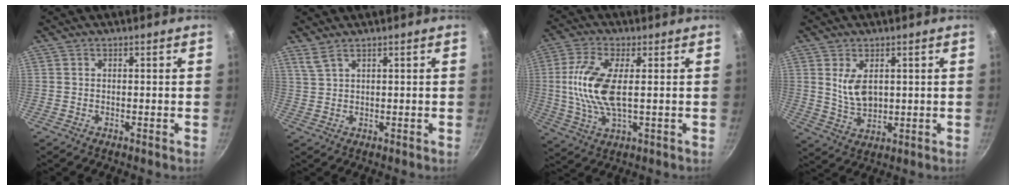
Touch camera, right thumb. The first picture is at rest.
{"total": 2.3, "force": [1.7, 0.5, 1.4], "torque": [-0.031, -0.006, 0.042]}
{"total": 11.5, "force": [0.9, 4.7, 10.4], "torque": [-0.225, -0.001, 0.016]}
{"total": 6.6, "force": [1.8, 4.0, 4.9], "torque": [-0.078, -0.023, 0.044]}